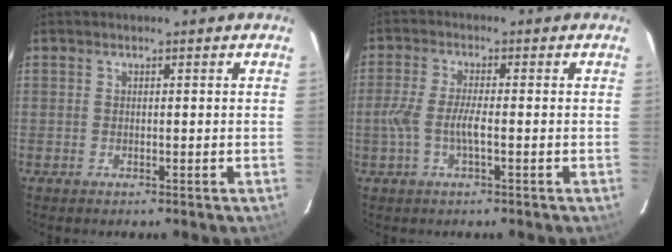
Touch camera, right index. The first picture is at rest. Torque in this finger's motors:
{"motor_torque": [0.42, -0.23, 0.37, 0.09]}